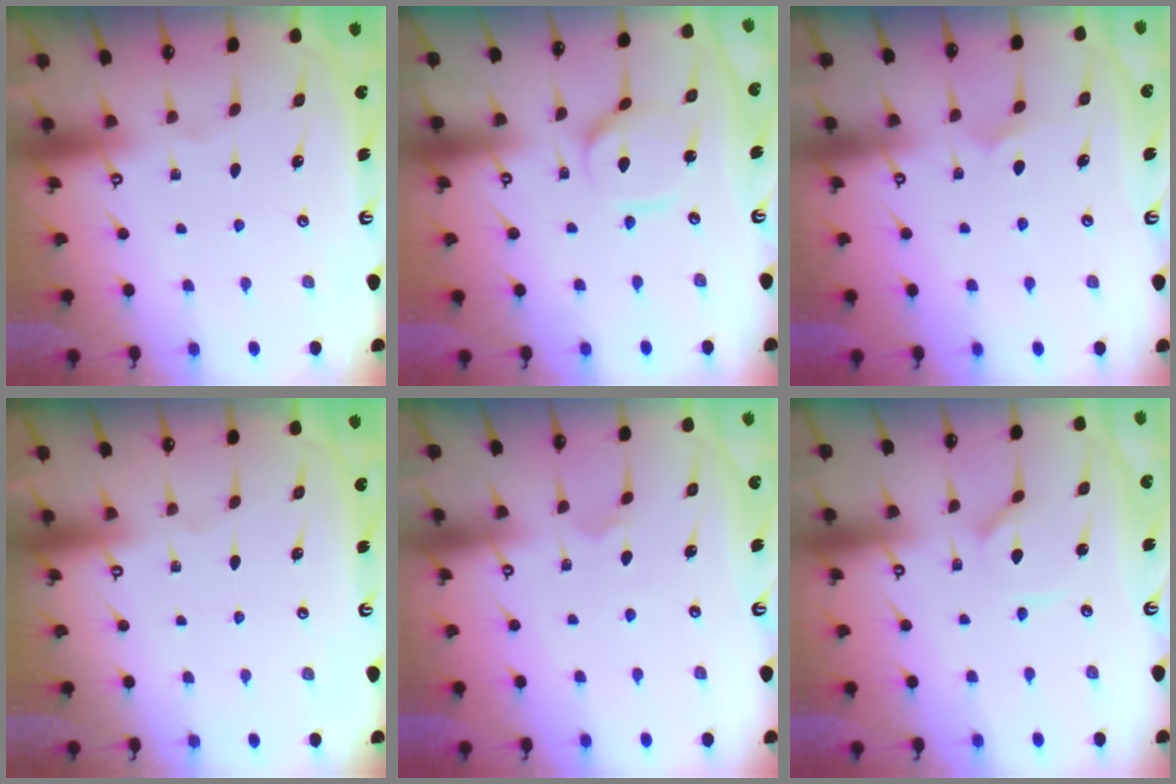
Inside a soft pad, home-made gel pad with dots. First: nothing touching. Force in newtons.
{"total": 6.3, "press": 6.2, "slide": 0.5}
{"total": 4.4, "press": 4.4, "slide": 0.2}
{"total": 0.0}
{"total": 2.9, "press": 2.9, "slide": 0.6}
{"total": 1.5, "press": 1.5, "slide": 0.3}